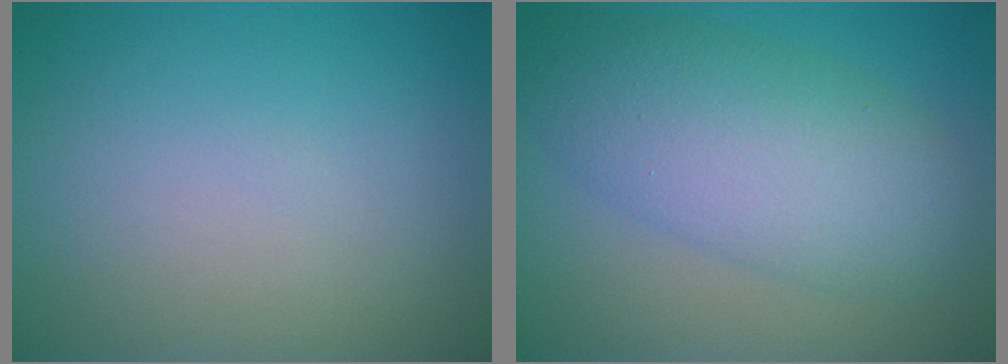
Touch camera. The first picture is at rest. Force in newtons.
{"total": 7.6, "press": 7.6, "slide": 0.4}